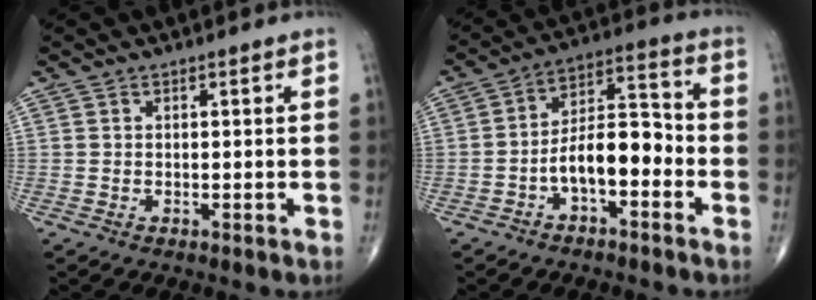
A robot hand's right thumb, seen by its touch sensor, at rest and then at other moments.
{"total": 10.3, "force": [-3.5, 4.9, 8.3], "torque": [-0.124, 0.050, -0.067]}